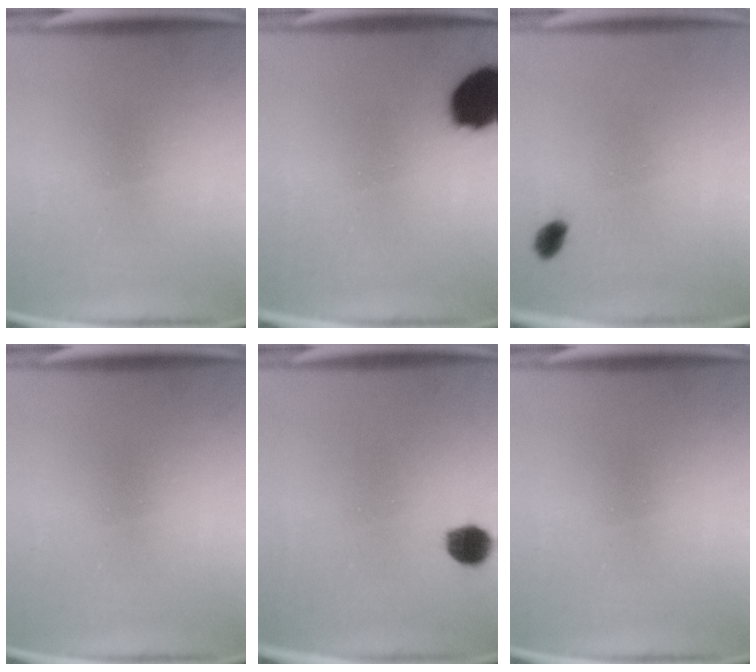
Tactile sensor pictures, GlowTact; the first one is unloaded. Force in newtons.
{"total": 13.3}
{"total": 1.9}
{"total": 0.0}
{"total": 5.1}
{"total": 0.0}